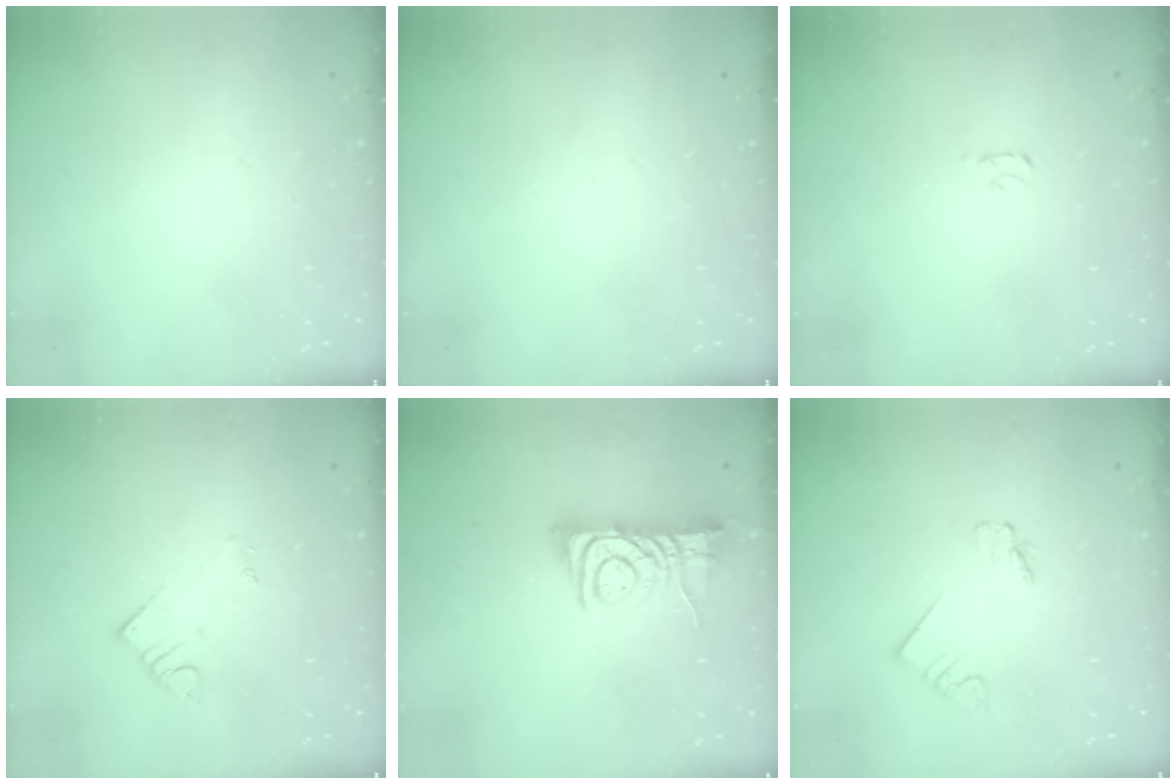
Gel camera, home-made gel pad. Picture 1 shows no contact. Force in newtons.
{"total": 0.0}
{"total": 2.5, "press": 2.4, "slide": 0.3}
{"total": 2.7, "press": 2.7, "slide": 0.4}
{"total": 9.1, "press": 9.1, "slide": 1.2}
{"total": 2.0, "press": 2.0, "slide": 0.3}